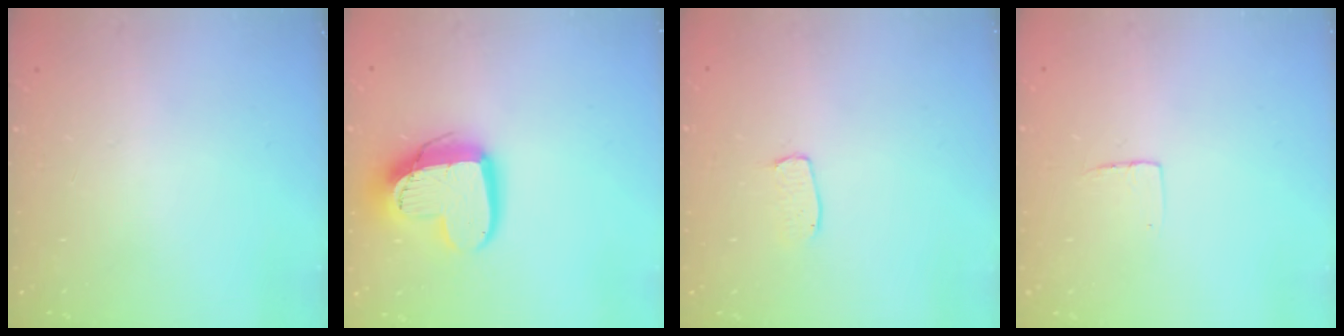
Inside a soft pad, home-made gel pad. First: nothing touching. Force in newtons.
{"total": 15.8, "press": 15.8, "slide": 1.3}
{"total": 4.5, "press": 4.5, "slide": 0.2}
{"total": 4.5, "press": 4.5, "slide": 0.4}